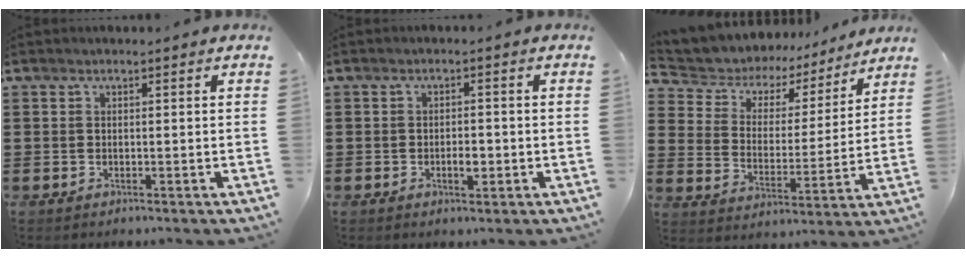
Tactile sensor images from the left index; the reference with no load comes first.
{"total": 2.5, "force": [-0.6, 1.2, 2.1], "torque": [-0.042, 0.002, -0.011]}
{"total": 5.4, "force": [4.7, 2.6, 0.4], "torque": [-0.045, -0.035, 0.077]}